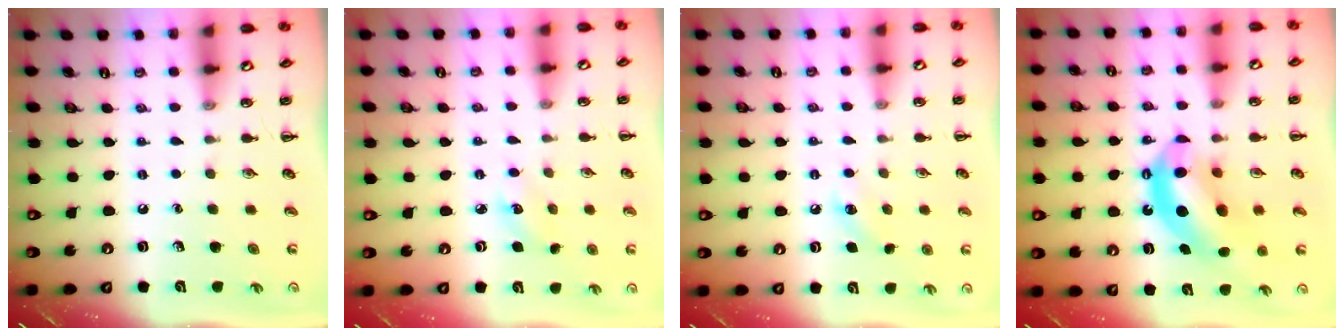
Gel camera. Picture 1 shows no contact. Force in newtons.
{"total": 3.6, "press": 3.5, "slide": 0.8}
{"total": 7.1, "press": 7.0, "slide": 1.5}
{"total": 12.5, "press": 12.0, "slide": 3.5}